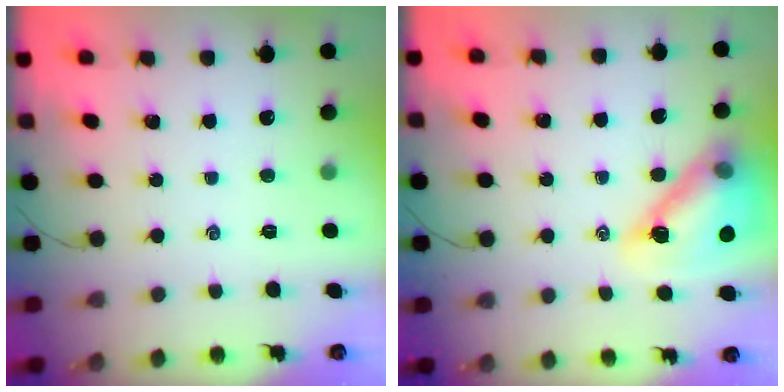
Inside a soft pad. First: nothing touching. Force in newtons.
{"total": 17.3, "press": 16.7, "slide": 4.6}